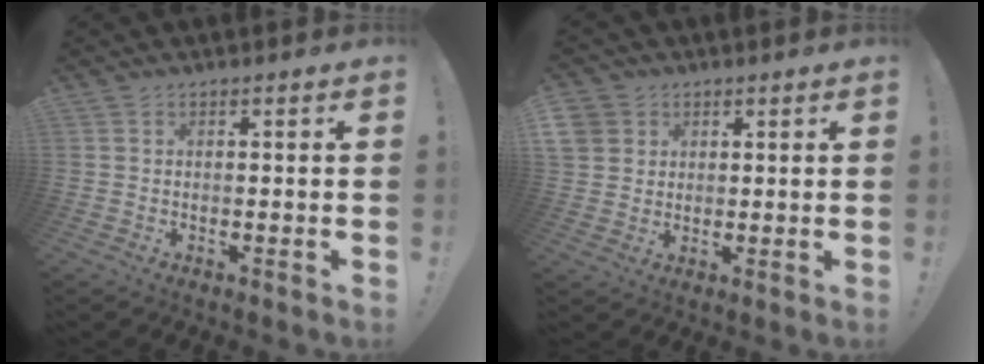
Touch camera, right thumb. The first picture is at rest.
{"total": 5.9, "force": [2.6, 5.2, 1.2], "torque": [-0.016, -0.012, 0.053]}